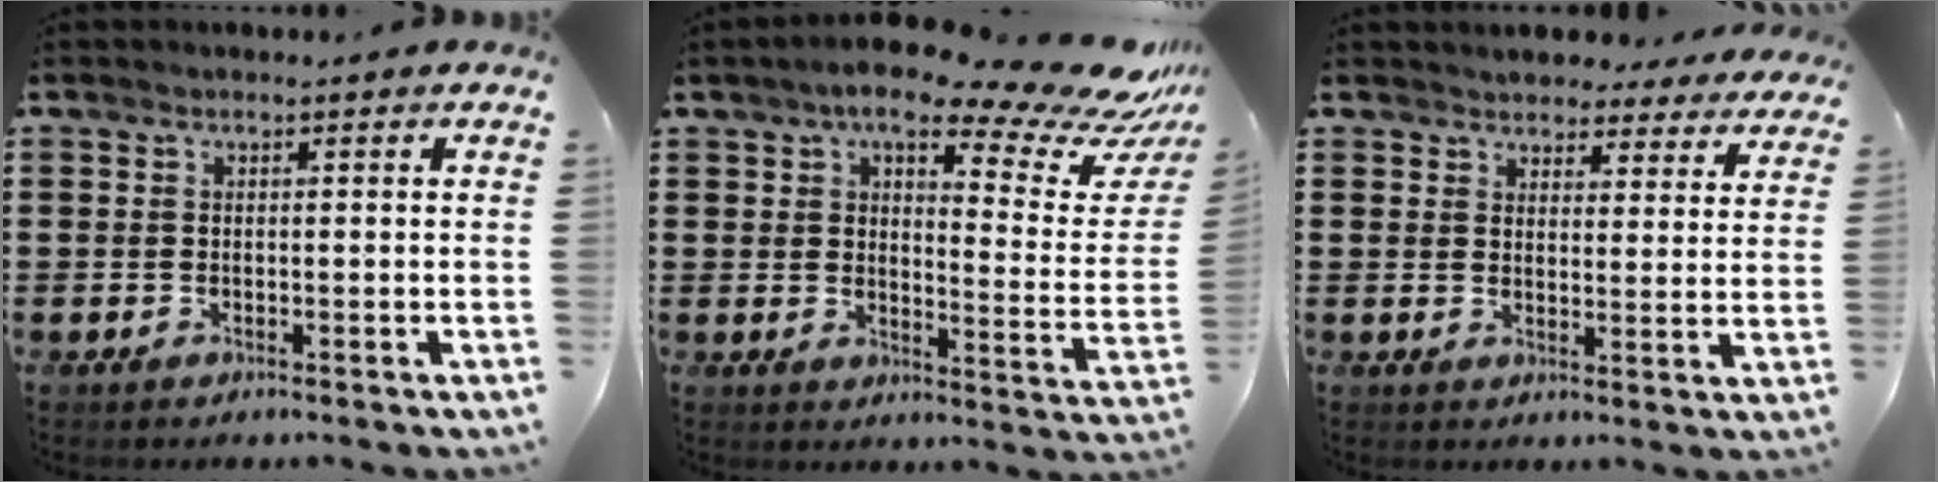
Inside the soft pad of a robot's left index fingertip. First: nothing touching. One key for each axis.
{"total": 12.7, "fx": 9.7, "fy": 3.2, "fz": 7.6, "tx": -0.134, "ty": -0.053, "tz": 0.161}
{"total": 3.9, "fx": 3.8, "fy": 0.6, "fz": -0.2, "tx": -0.008, "ty": -0.019, "tz": 0.067}